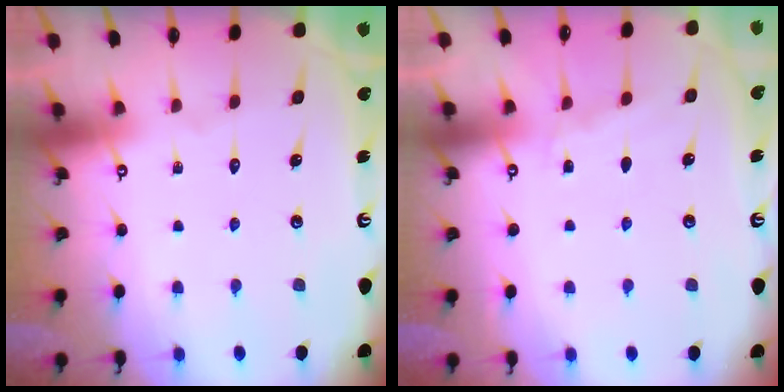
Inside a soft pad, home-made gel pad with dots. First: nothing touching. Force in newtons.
{"total": 2.9, "press": 2.9, "slide": 0.3}